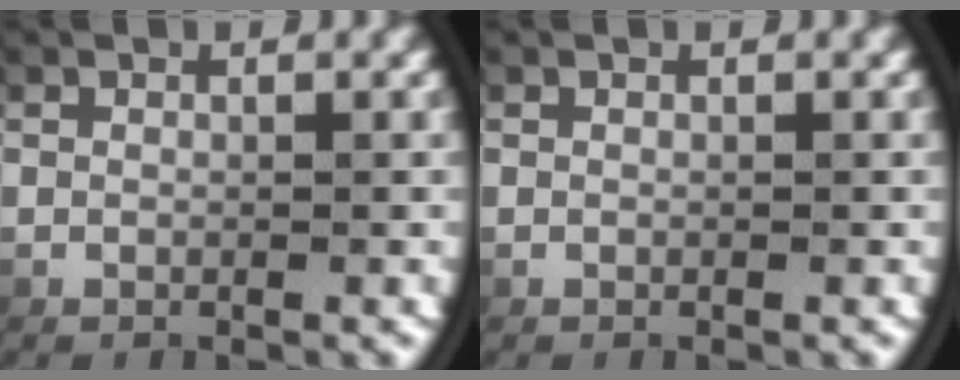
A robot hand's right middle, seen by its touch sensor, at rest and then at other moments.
{"total": 0.0}